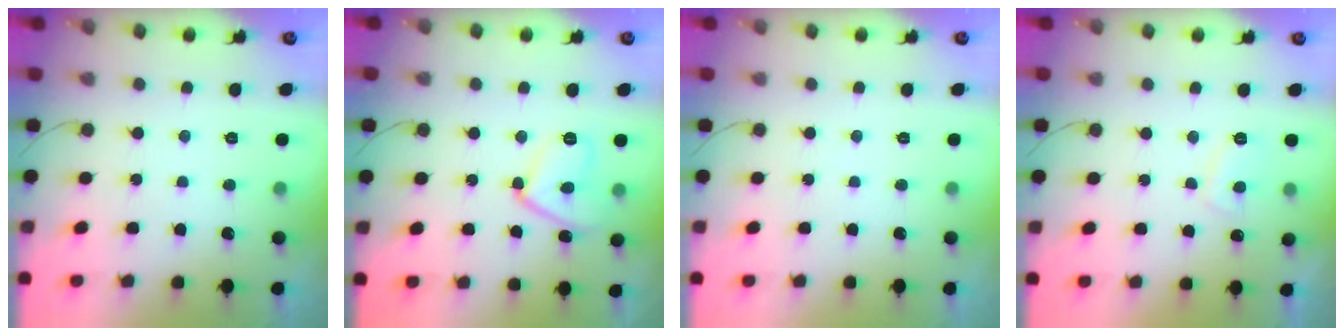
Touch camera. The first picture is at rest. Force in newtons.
{"total": 9.9, "press": 9.9, "slide": 0.8}
{"total": 0.0}
{"total": 3.6, "press": 3.5, "slide": 0.6}